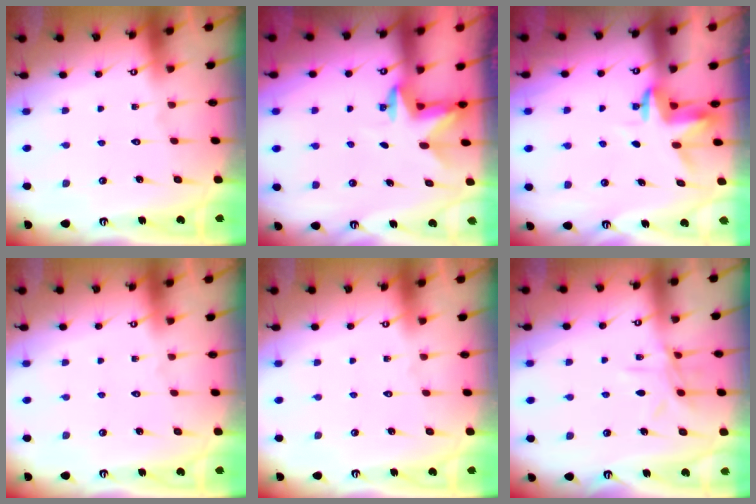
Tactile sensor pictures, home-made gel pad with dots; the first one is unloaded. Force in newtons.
{"total": 2.8, "press": 2.8, "slide": 0.7}
{"total": 3.6, "press": 3.6, "slide": 0.2}
{"total": 0.0}
{"total": 0.0}
{"total": 8.3, "press": 8.2, "slide": 0.6}